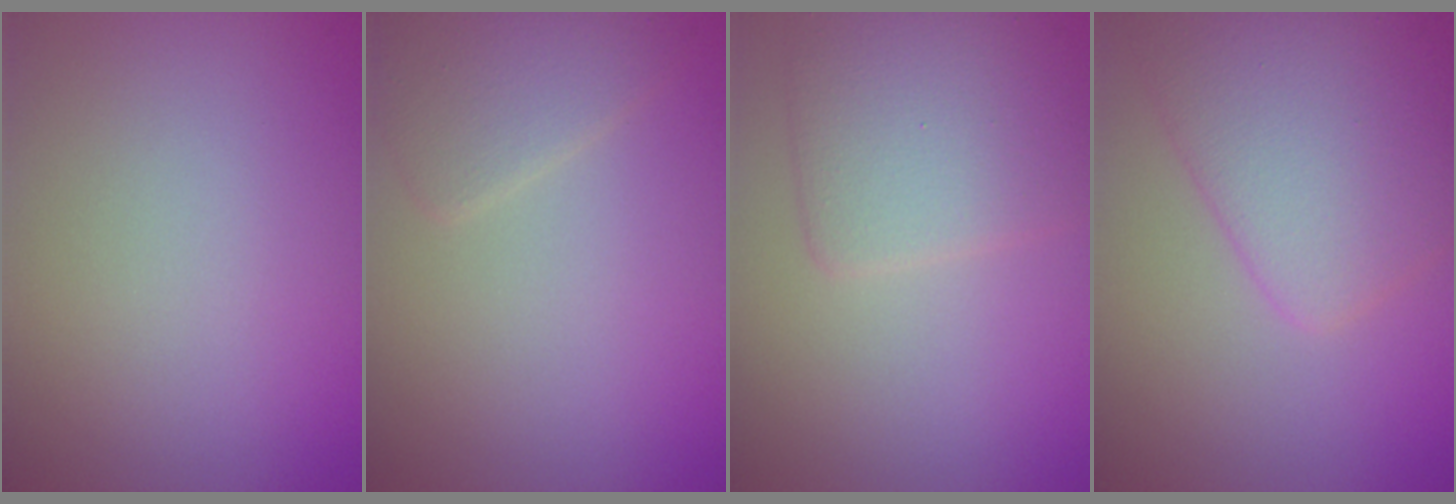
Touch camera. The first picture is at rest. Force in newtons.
{"total": 2.5, "press": 2.5, "slide": 0.0}
{"total": 4.8, "press": 4.8, "slide": 0.1}
{"total": 6.3, "press": 6.3, "slide": 0.1}